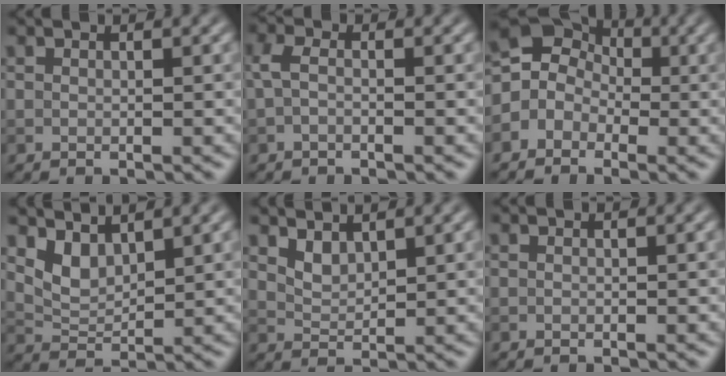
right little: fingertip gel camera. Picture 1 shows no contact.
{"total": 1.6, "force": [-0.6, 0.6, 1.4], "torque": [-0.034, 0.004, -0.015]}
{"total": 4.6, "force": [-0.9, 4.1, 1.8], "torque": [-0.018, 0.019, -0.038]}
{"total": 2.9, "force": [2.1, 1.3, 1.4], "torque": [-0.037, -0.011, 0.047]}
{"total": 1.9, "force": [1.5, 0.8, 0.9], "torque": [-0.019, -0.005, 0.035]}
{"total": 0.0}